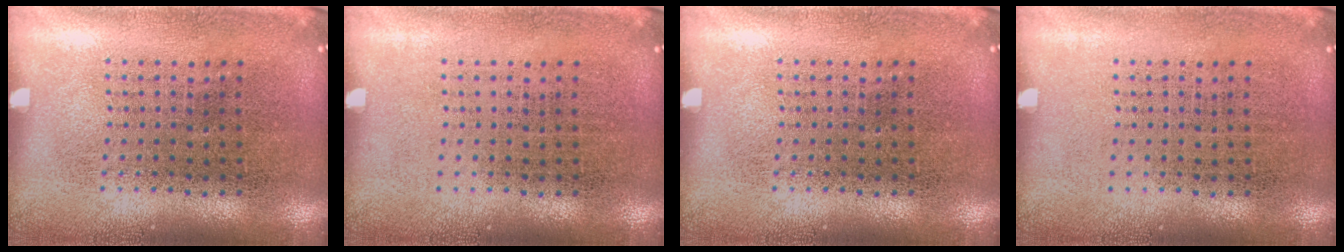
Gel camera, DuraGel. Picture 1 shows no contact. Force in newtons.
{"total": 0.0}
{"total": 0.0}
{"total": 0.0}